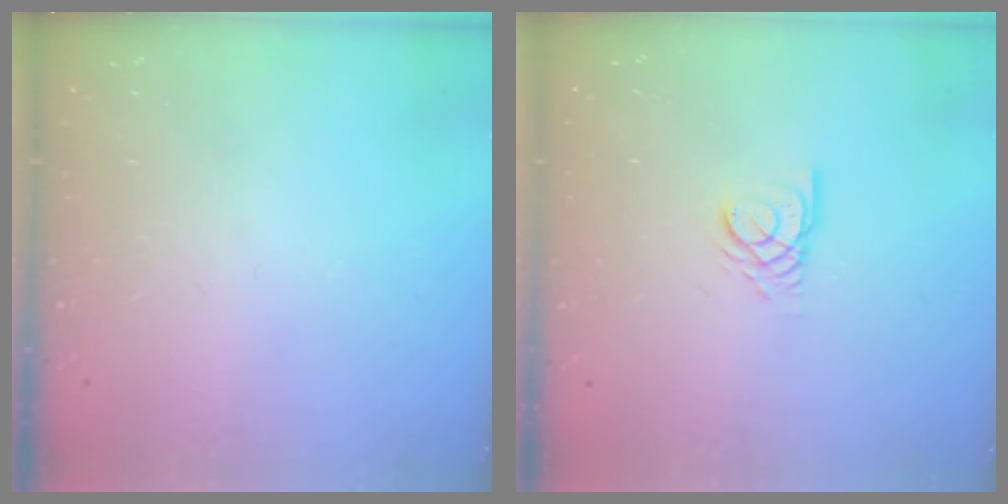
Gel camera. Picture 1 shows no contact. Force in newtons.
{"total": 3.1, "press": 3.0, "slide": 0.2}